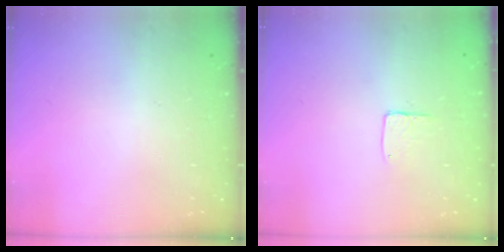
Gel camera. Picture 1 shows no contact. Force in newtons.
{"total": 3.6, "press": 3.6, "slide": 0.3}